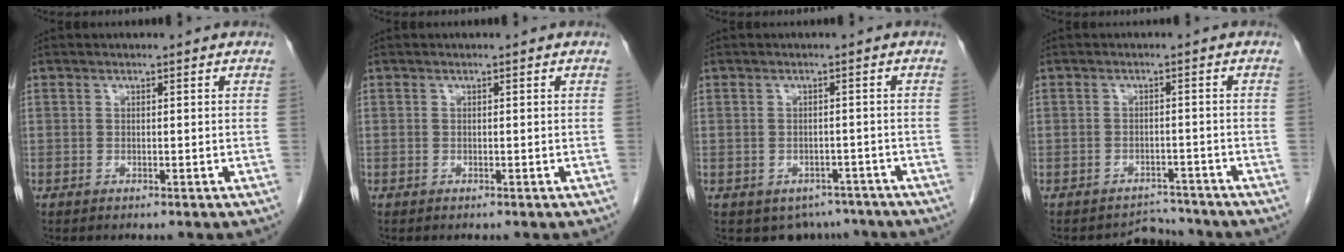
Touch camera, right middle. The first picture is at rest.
{"total": 0.0}
{"total": 5.0, "force": [-3.8, 3.2, 0.7], "torque": [0.010, 0.008, -0.047]}
{"total": 3.2, "force": [-2.9, 0.6, -1.2], "torque": [0.020, 0.011, -0.040]}